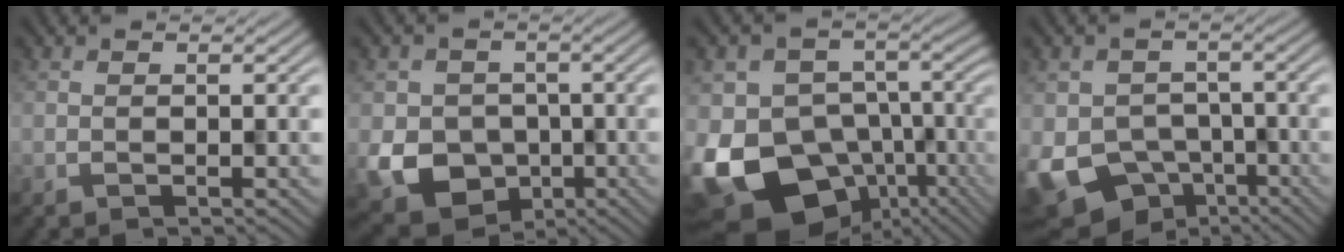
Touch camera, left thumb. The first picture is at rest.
{"total": 9.5, "force": [-2.9, 8.3, 3.6], "torque": [-0.089, -0.043, -0.059]}
{"total": 18.6, "force": [-8.1, 14.3, 8.7], "torque": [-0.195, -0.038, -0.102]}
{"total": 10.4, "force": [-5.0, 8.0, 4.4], "torque": [-0.099, -0.033, -0.063]}